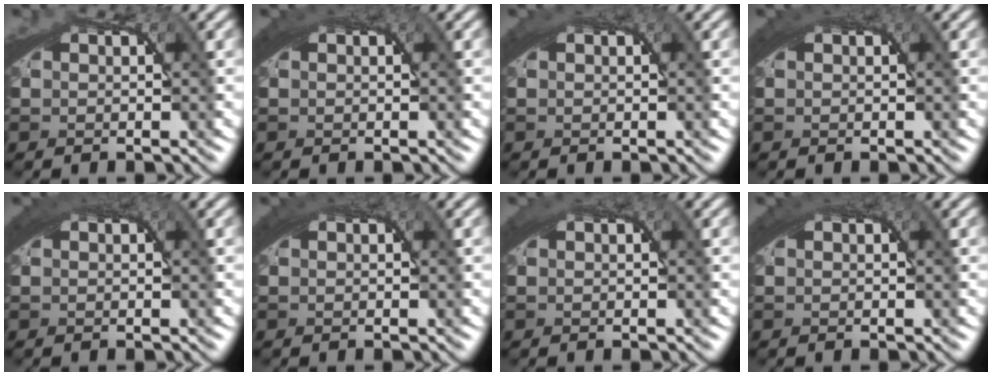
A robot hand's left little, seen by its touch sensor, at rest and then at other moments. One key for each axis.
{"total": 2.6, "fx": 1.3, "fy": 0.7, "fz": 2.2, "tx": -0.026, "ty": 0.012, "tz": 0.016}
{"total": 2.1, "fx": 1.1, "fy": 0.5, "fz": 1.7, "tx": -0.019, "ty": 0.009, "tz": 0.014}
{"total": 2.6, "fx": 1.3, "fy": 0.6, "fz": 2.1, "tx": -0.025, "ty": 0.012, "tz": 0.016}
{"total": 2.9, "fx": 1.4, "fy": 0.8, "fz": 2.4, "tx": -0.026, "ty": 0.014, "tz": 0.016}
{"total": 2.8, "fx": 1.4, "fy": 0.7, "fz": 2.3, "tx": -0.026, "ty": 0.013, "tz": 0.016}
{"total": 1.9, "fx": 1.0, "fy": 0.4, "fz": 1.5, "tx": -0.018, "ty": 0.008, "tz": 0.012}
{"total": 2.5, "fx": 1.3, "fy": 0.6, "fz": 2.0, "tx": -0.022, "ty": 0.012, "tz": 0.016}